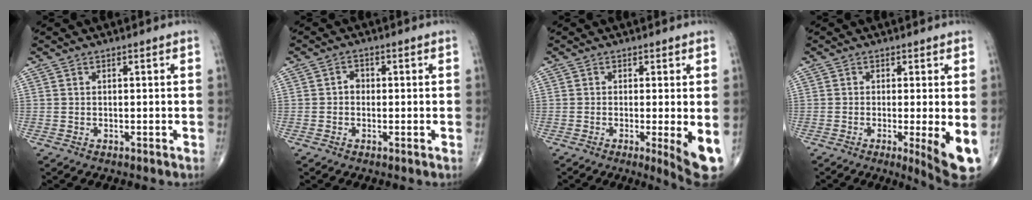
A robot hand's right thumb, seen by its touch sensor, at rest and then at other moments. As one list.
[{"total": 1.8, "force": [-0.2, 1.5, 1.0], "torque": [-0.004, 0.007, -0.008]}, {"total": 6.7, "force": [-1.5, 1.2, 6.4], "torque": [-0.089, -0.017, -0.025]}, {"total": 7.6, "force": [-1.7, 1.3, 7.3], "torque": [-0.103, -0.020, -0.027]}]